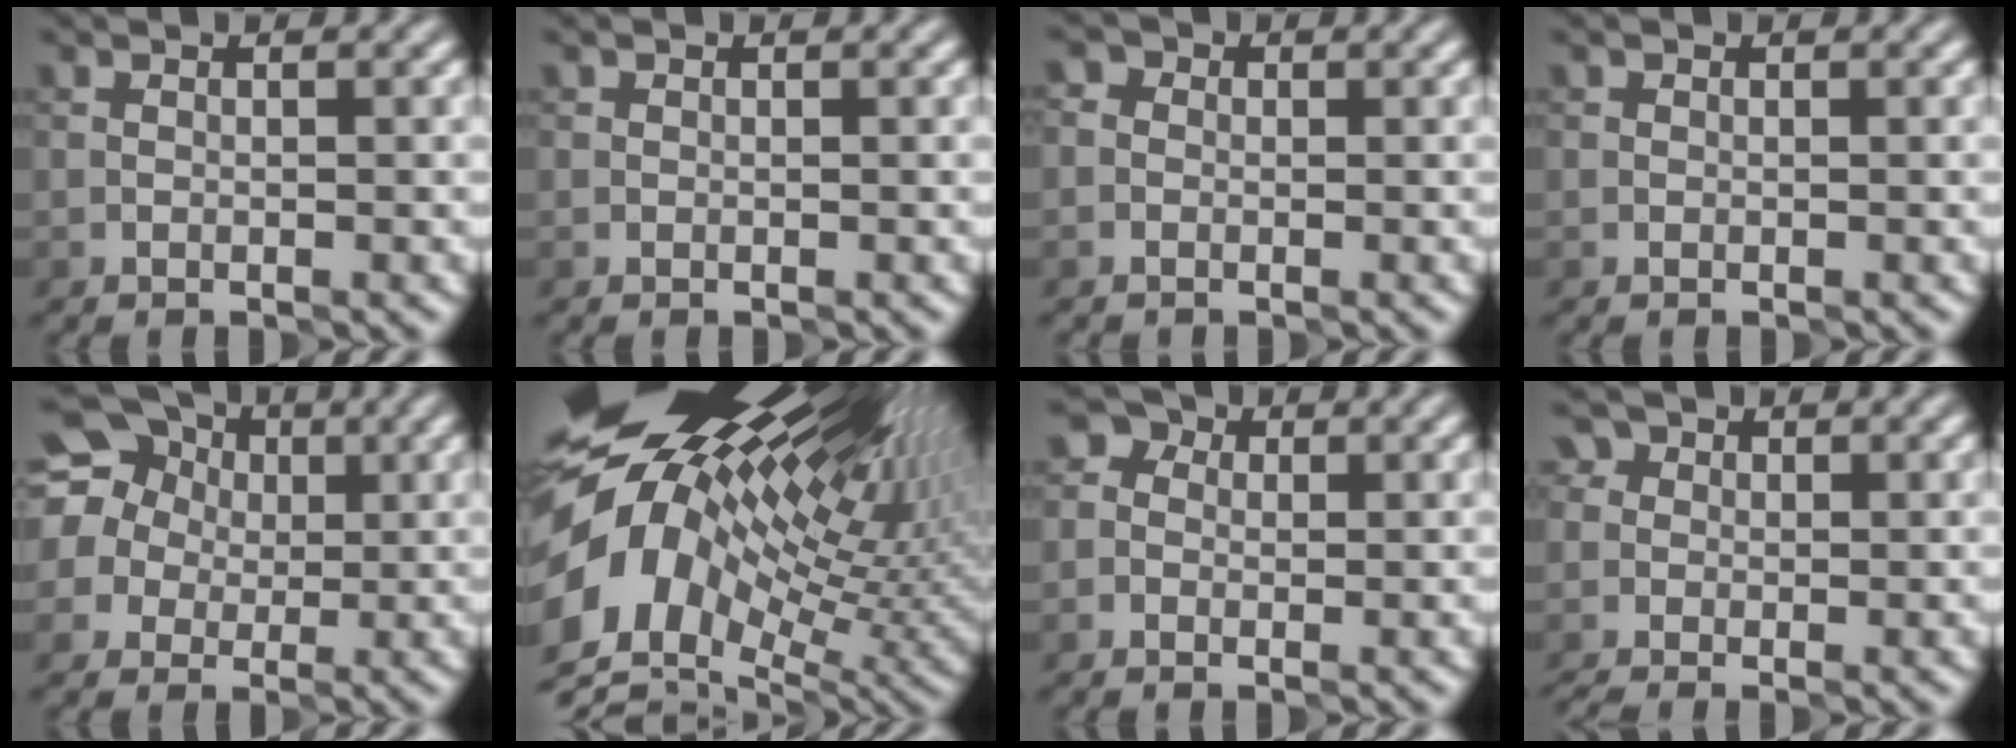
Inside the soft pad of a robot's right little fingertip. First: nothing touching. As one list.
[{"total": 0.0}, {"total": 1.1, "force": [-0.3, 1.0, 0.2], "torque": [0.005, 0.005, -0.014]}, {"total": 0.0}, {"total": 13.2, "force": [4.0, 11.7, 4.5], "torque": [-0.116, 0.050, 0.038]}, {"total": 18.5, "force": [4.1, 10.0, 15.0], "torque": [-0.256, -0.008, 0.088]}, {"total": 2.1, "force": [0.4, 1.9, 0.9], "torque": [-0.001, 0.010, -0.011]}, {"total": 2.1, "force": [-0.4, 1.8, 1.1], "torque": [-0.013, 0.014, -0.020]}]